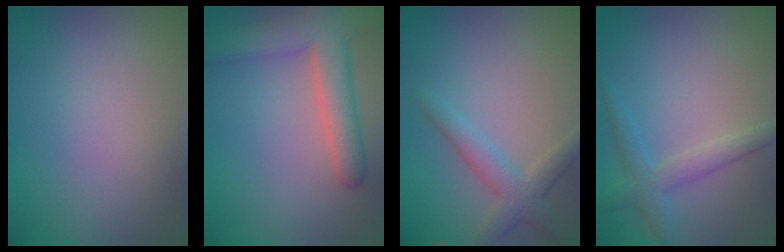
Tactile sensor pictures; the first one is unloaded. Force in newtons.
{"total": 5.9, "press": 5.9, "slide": 0.3}
{"total": 3.0, "press": 3.0, "slide": 0.1}
{"total": 2.8, "press": 2.8, "slide": 0.2}